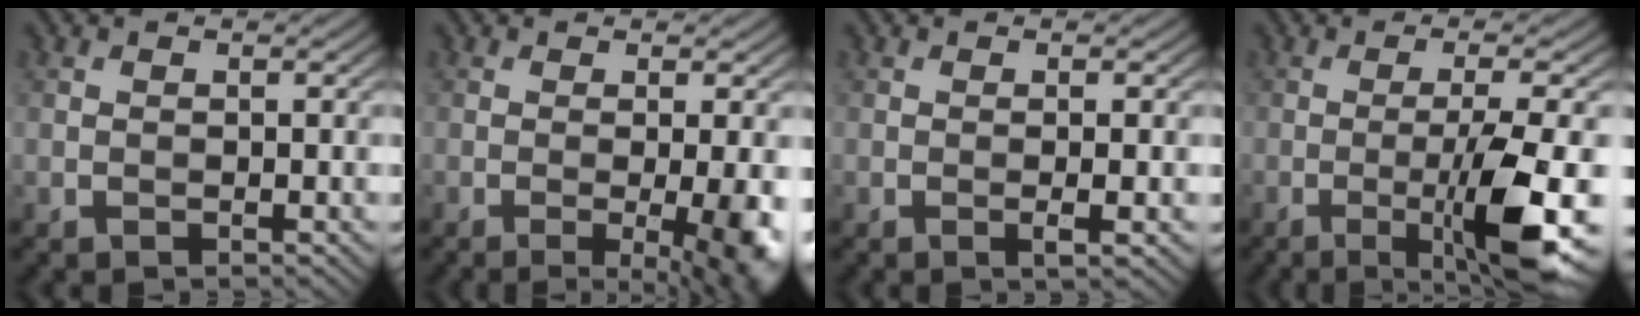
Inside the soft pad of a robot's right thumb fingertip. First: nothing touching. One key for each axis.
{"total": 6.8, "fx": -1.5, "fy": 1.5, "fz": 6.5, "tx": -0.090, "ty": -0.005, "tz": -0.015}
{"total": 1.5, "fx": -0.3, "fy": 0.0, "fz": 1.5, "tx": -0.032, "ty": -0.001, "tz": -0.007}
{"total": 10.3, "fx": -3.0, "fy": 1.4, "fz": 9.8, "tx": -0.150, "ty": 0.005, "tz": -0.048}